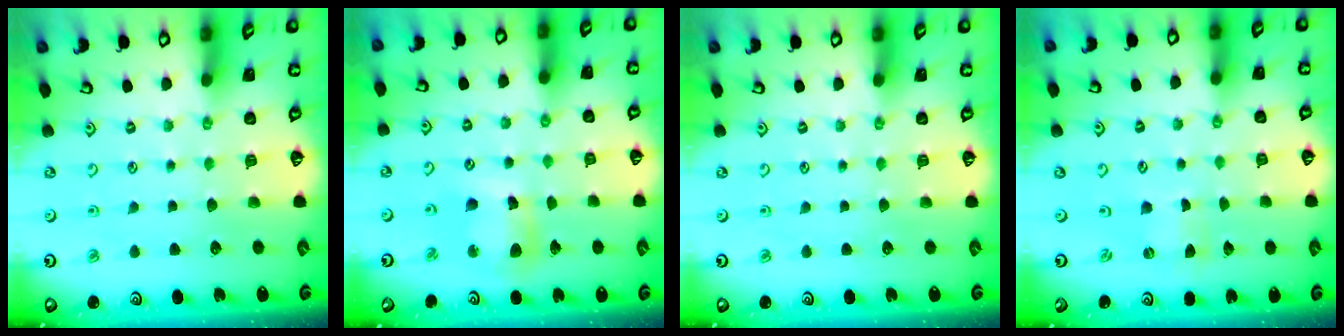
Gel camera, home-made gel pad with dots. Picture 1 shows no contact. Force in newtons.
{"total": 10.0, "press": 9.9, "slide": 1.2}
{"total": 0.0}
{"total": 0.0}